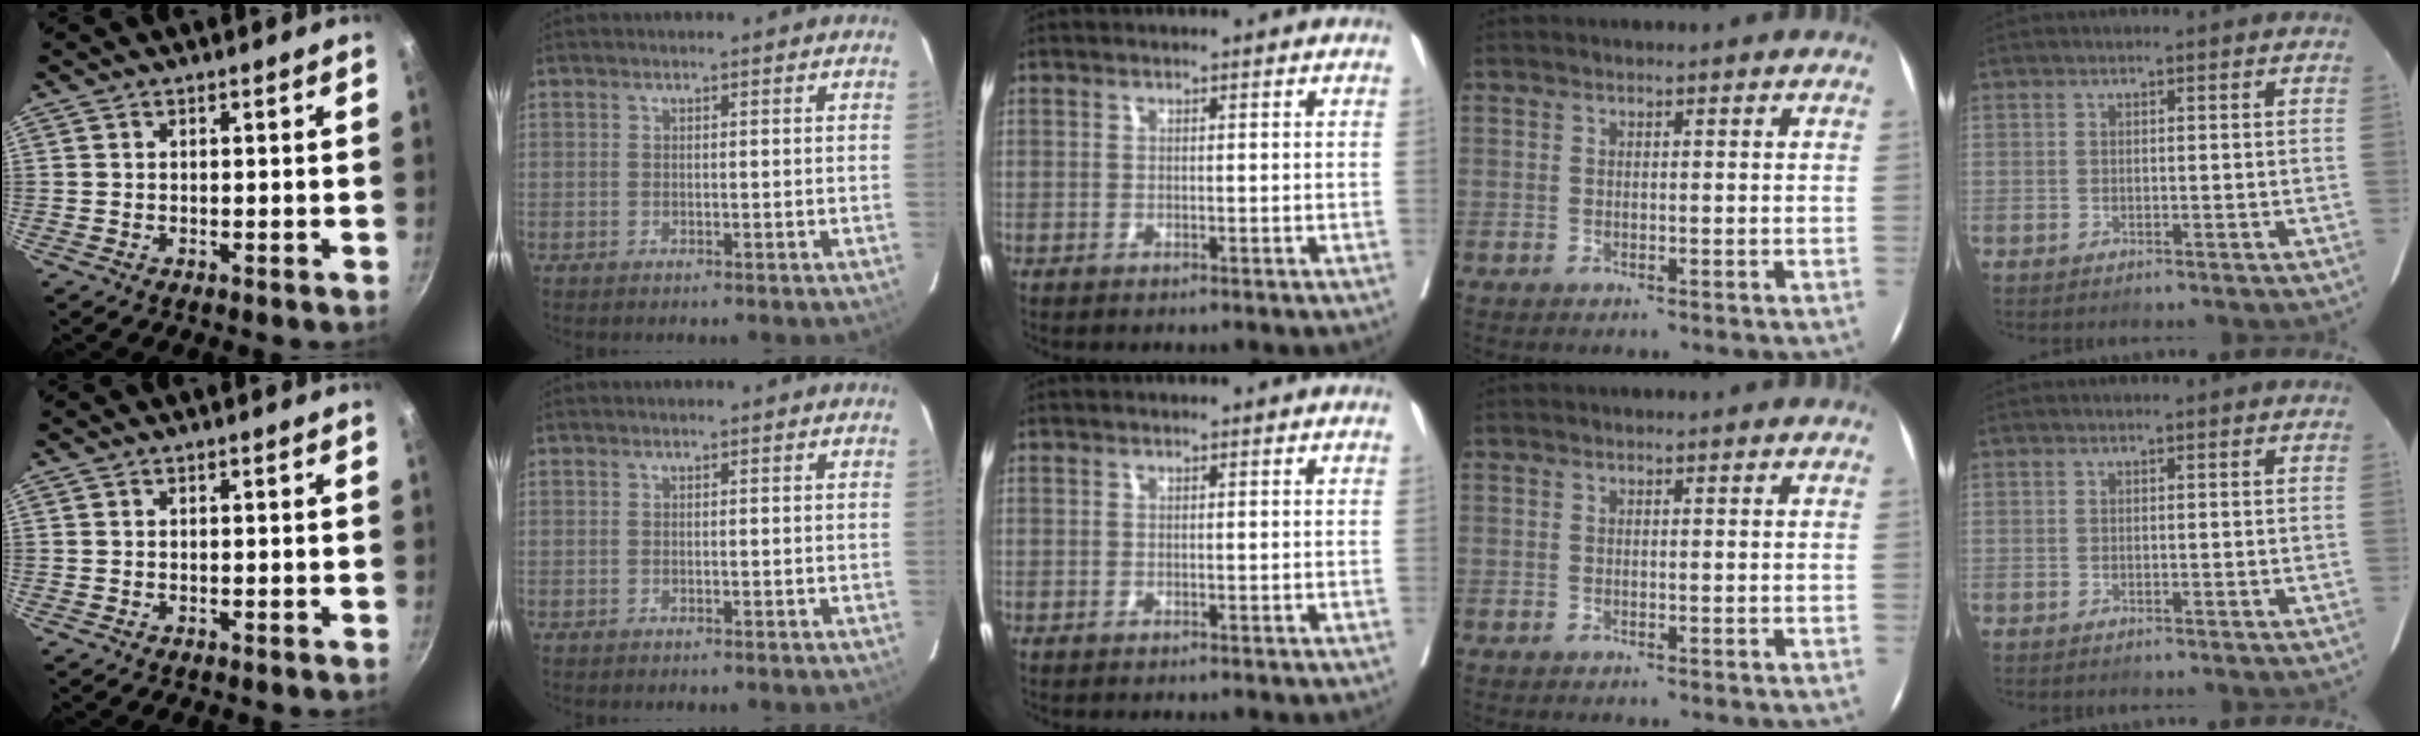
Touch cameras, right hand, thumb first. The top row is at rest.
{}